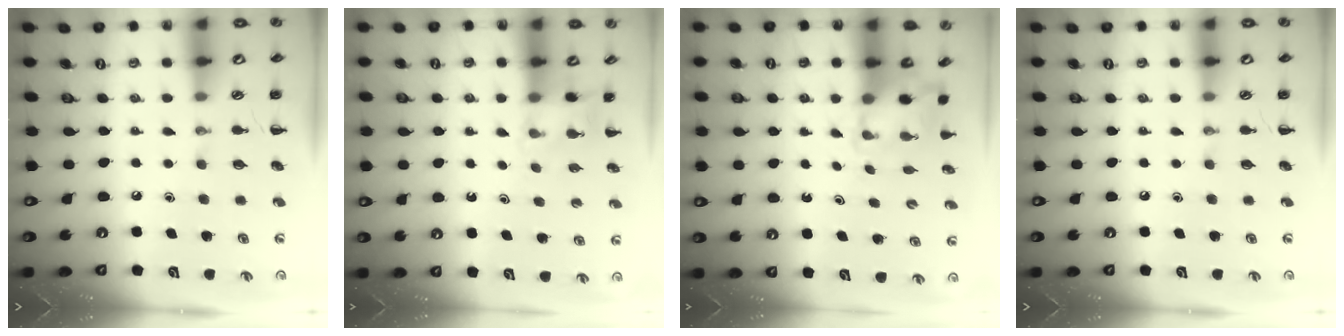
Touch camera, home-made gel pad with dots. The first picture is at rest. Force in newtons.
{"total": 3.8, "press": 3.6, "slide": 1.1}
{"total": 2.3, "press": 2.3, "slide": 0.5}
{"total": 0.0}